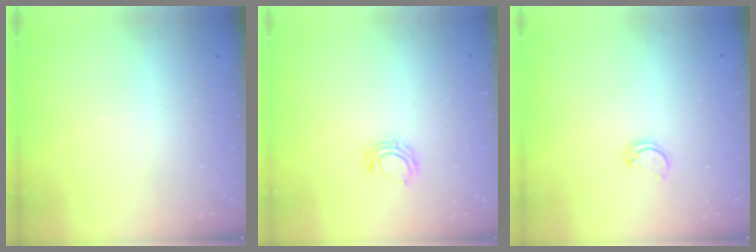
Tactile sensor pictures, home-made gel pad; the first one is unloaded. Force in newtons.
{"total": 6.3, "press": 6.2, "slide": 1.3}
{"total": 2.2, "press": 2.2, "slide": 0.2}